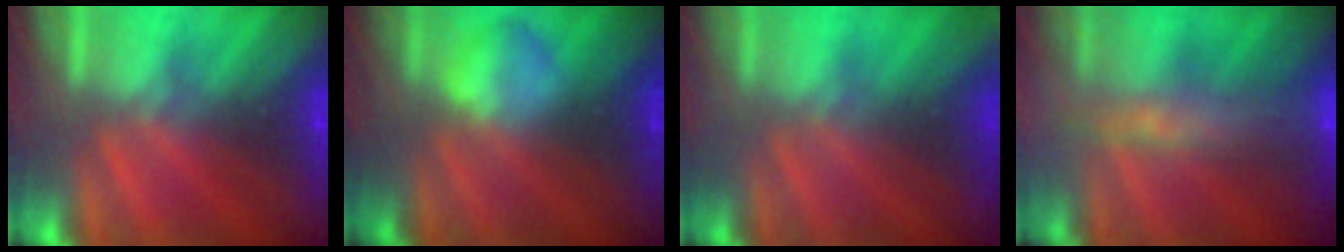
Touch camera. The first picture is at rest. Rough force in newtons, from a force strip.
{"total": 2.3}
{"total": 2.8}
{"total": 8.0}